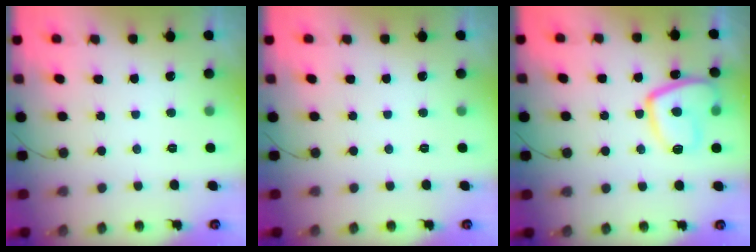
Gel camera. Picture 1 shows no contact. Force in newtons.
{"total": 0.0}
{"total": 12.6, "press": 12.5, "slide": 1.4}